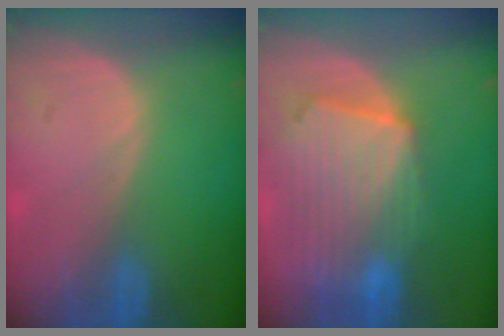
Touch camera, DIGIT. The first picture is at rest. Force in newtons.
{"total": 10.9, "press": 9.5, "slide": 5.3}